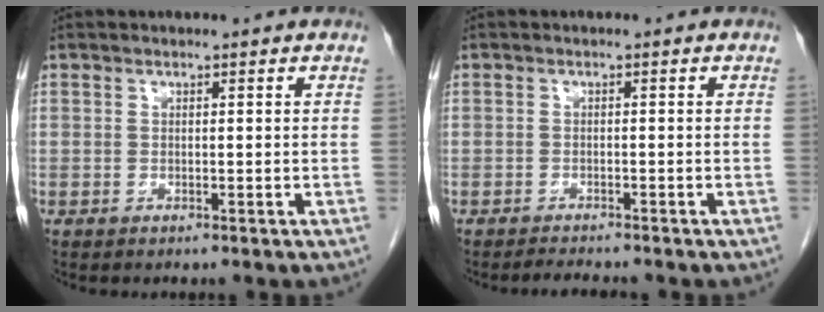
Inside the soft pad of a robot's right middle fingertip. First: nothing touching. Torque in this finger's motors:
{"motor_torque": [0.15, -0.07, -0.02, 0.00]}